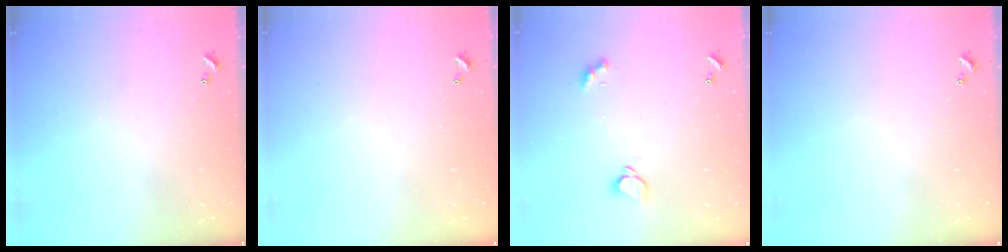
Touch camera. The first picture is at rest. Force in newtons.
{"total": 2.9, "press": 2.9, "slide": 0.1}
{"total": 1.8, "press": 1.7, "slide": 0.5}
{"total": 0.0}